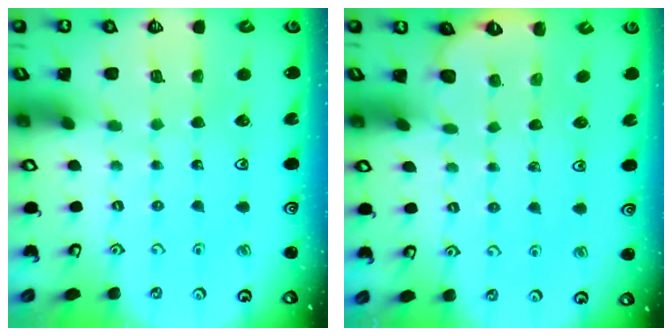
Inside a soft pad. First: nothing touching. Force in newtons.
{"total": 1.5, "press": 1.0, "slide": 1.1}